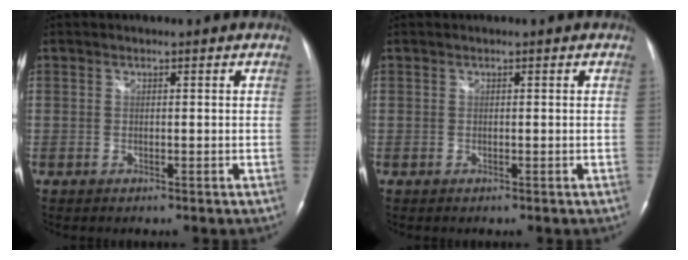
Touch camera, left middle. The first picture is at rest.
{"total": 0.0}